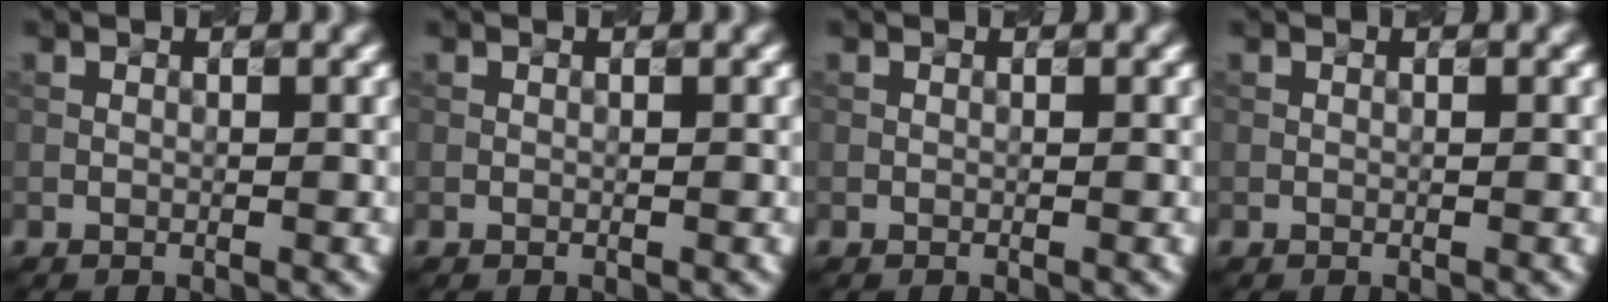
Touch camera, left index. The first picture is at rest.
{"total": 0.0}
{"total": 0.0}
{"total": 0.0}